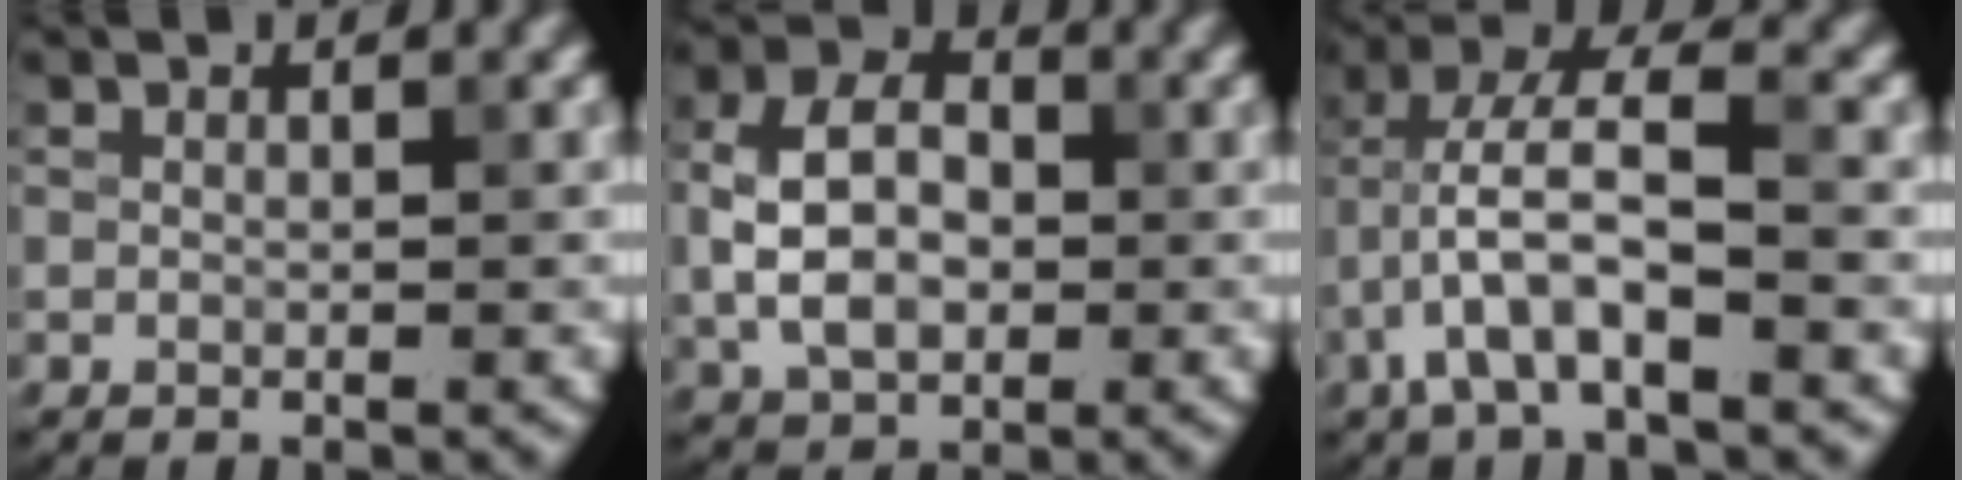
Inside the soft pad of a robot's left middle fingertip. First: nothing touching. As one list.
[{"total": 6.4, "force": [-0.4, 4.5, 4.6], "torque": [-0.085, 0.010, -0.014]}, {"total": 7.2, "force": [-2.3, 2.6, 6.4], "torque": [-0.129, 0.025, -0.047]}]